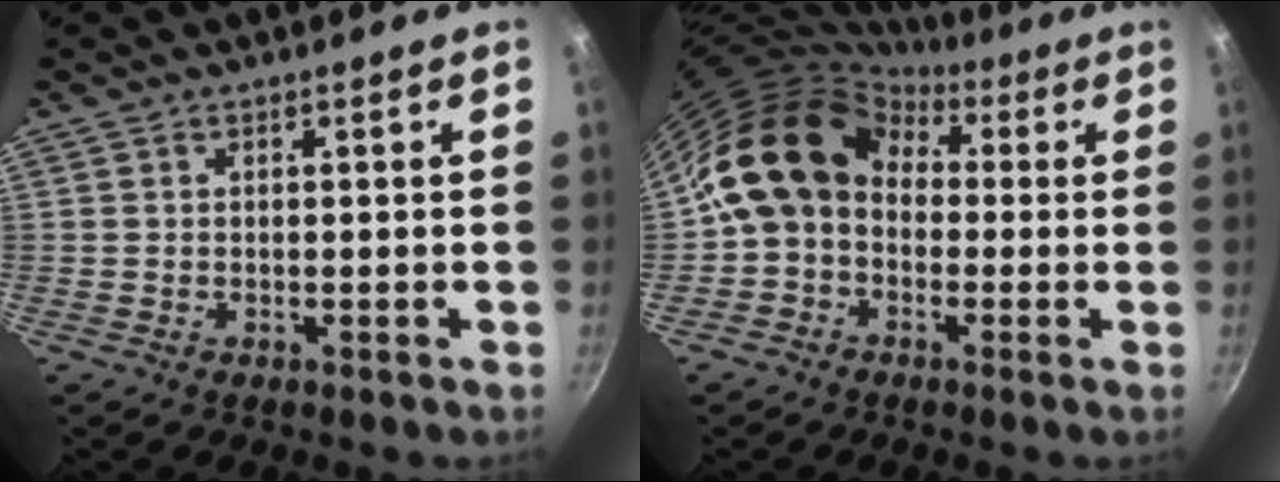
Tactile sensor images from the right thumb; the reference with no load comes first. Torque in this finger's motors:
{"motor_torque": [-0.37, 1.41, 0.95, -0.91, 0.23]}